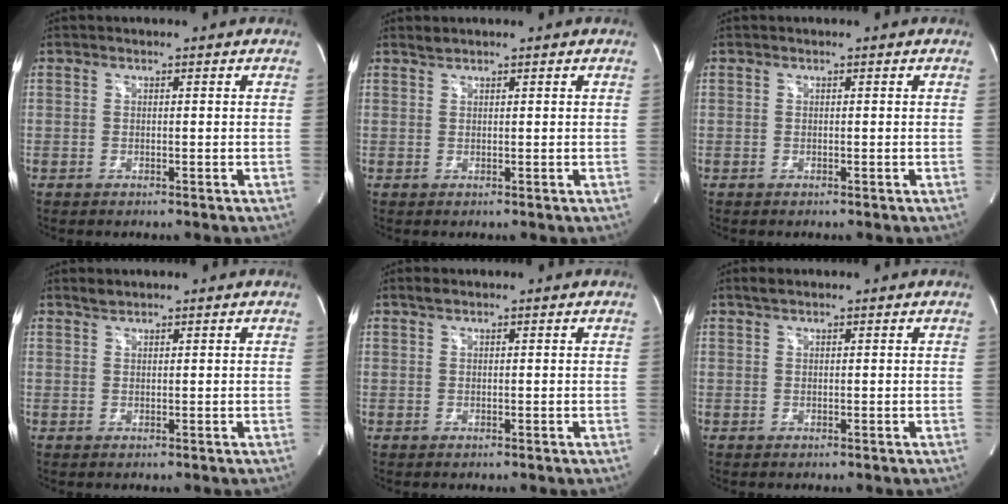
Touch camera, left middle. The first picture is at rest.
{"total": 0.8, "force": [0.8, -0.1, 0.1], "torque": [-0.009, 0.002, 0.020]}
{"total": 0.0}
{"total": 1.1, "force": [1.0, 0.1, 0.1], "torque": [-0.011, 0.003, 0.024]}
{"total": 0.9, "force": [0.7, 0.1, 0.5], "torque": [-0.018, 0.007, 0.017]}
{"total": 1.2, "force": [1.0, 0.2, 0.6], "torque": [-0.021, 0.010, 0.021]}